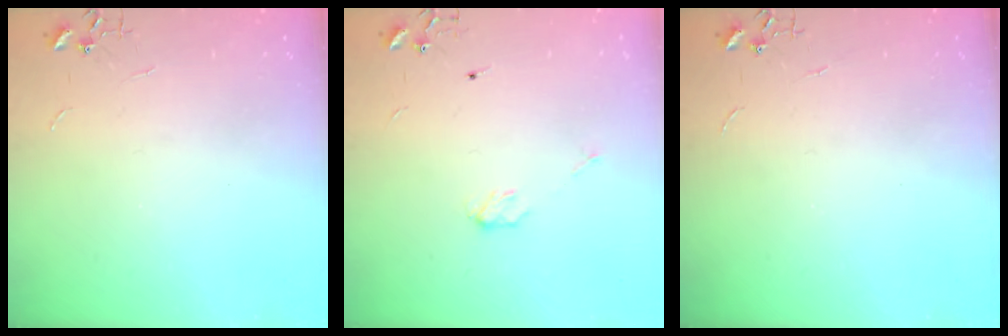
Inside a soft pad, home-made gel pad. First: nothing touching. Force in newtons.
{"total": 3.9, "press": 3.9, "slide": 0.3}
{"total": 0.0}